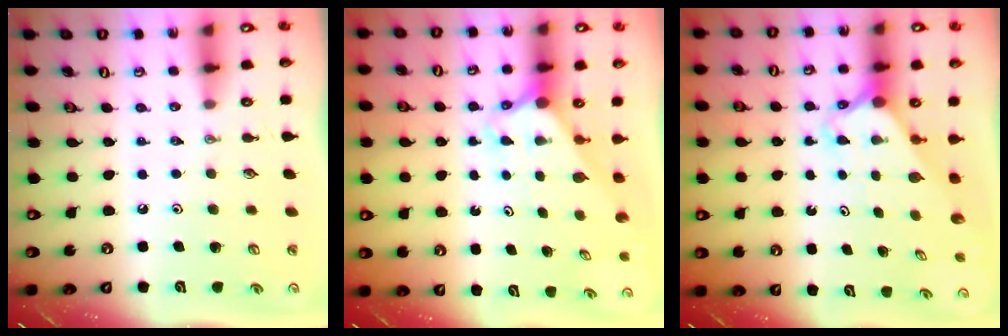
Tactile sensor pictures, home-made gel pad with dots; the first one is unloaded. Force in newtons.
{"total": 2.6, "press": 2.6, "slide": 0.2}
{"total": 2.3, "press": 2.3, "slide": 0.2}